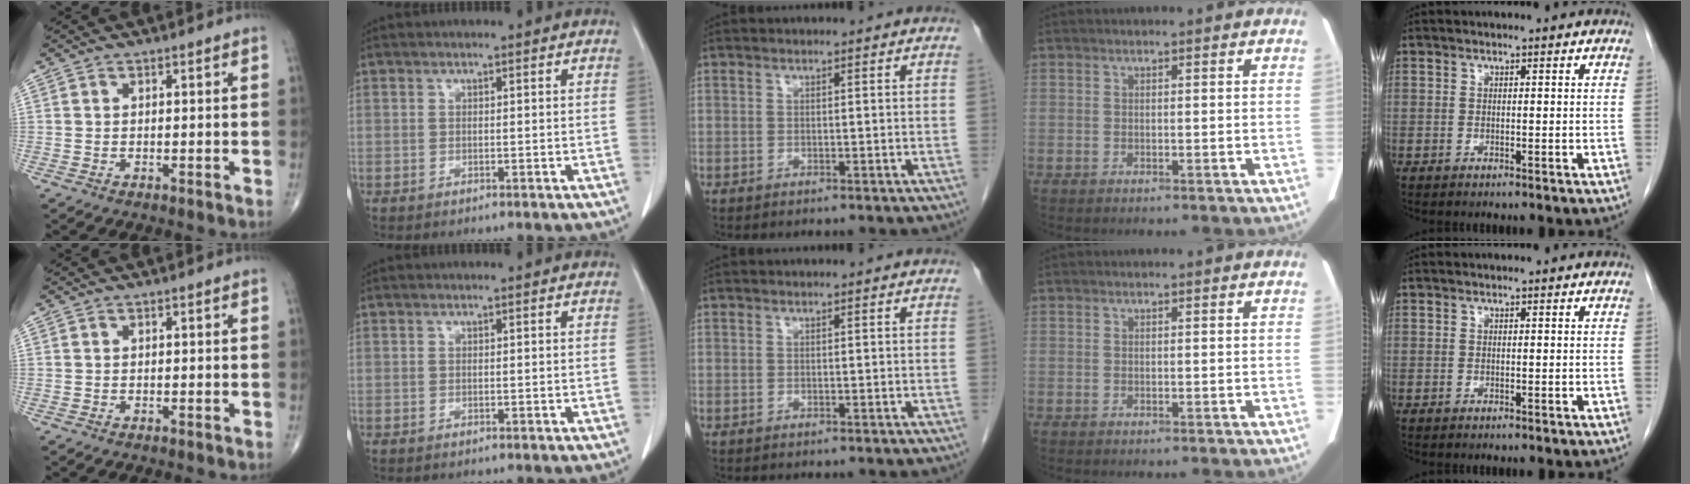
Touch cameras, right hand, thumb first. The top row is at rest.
{}